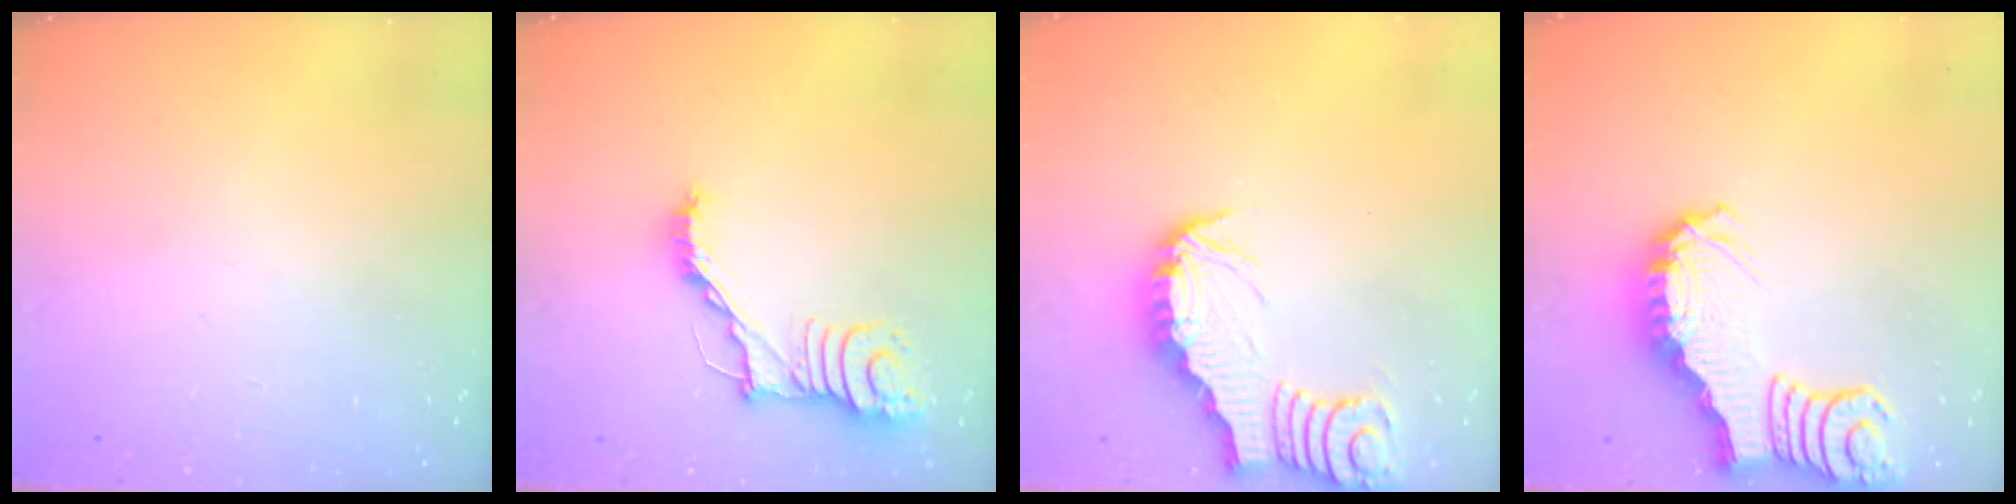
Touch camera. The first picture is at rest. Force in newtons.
{"total": 12.4, "press": 12.4, "slide": 0.3}
{"total": 2.9, "press": 2.8, "slide": 0.3}
{"total": 2.8, "press": 2.8, "slide": 0.5}